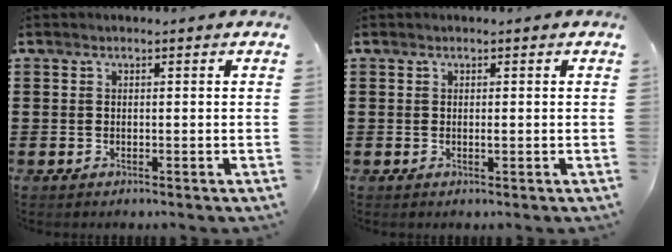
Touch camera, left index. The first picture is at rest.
{"total": 0.6, "force": [0.0, 0.1, 0.6], "torque": [-0.011, -0.003, 0.001]}